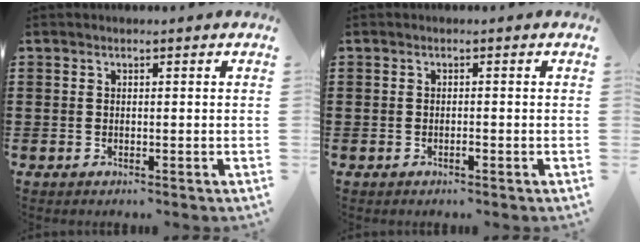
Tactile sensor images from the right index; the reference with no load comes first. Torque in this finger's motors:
{"motor_torque": [0.74, 0.66, 0.02, 0.00]}